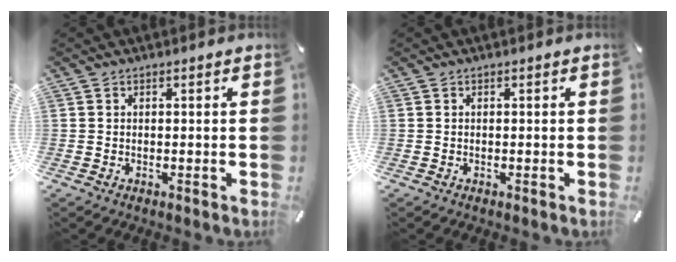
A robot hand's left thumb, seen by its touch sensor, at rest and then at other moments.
{"total": 0.0}